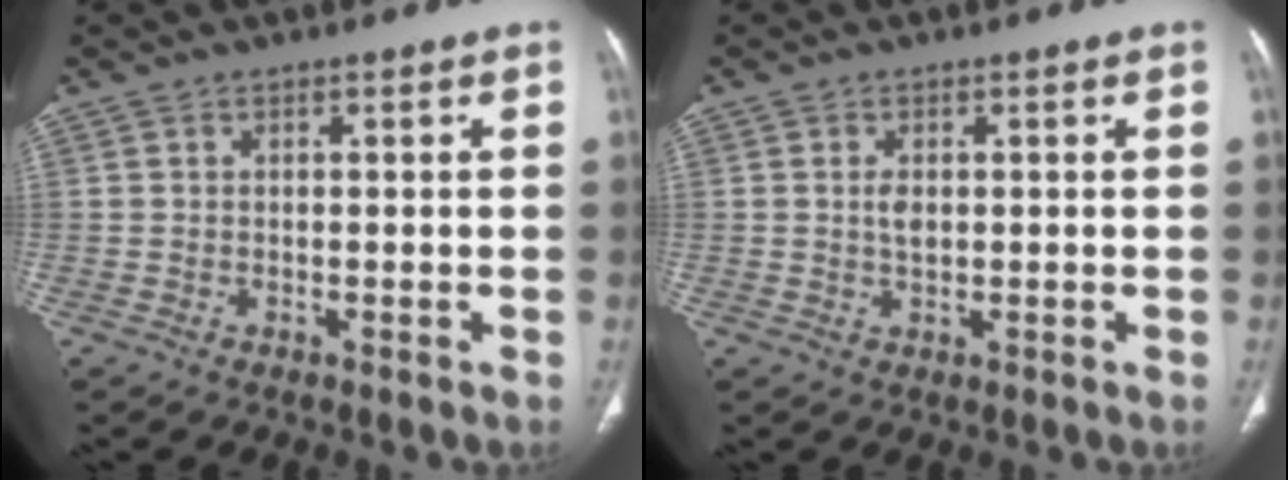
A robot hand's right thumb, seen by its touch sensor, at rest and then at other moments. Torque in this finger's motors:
{"motor_torque": [0.50, 0.87, 0.51, 0.29, 0.03]}